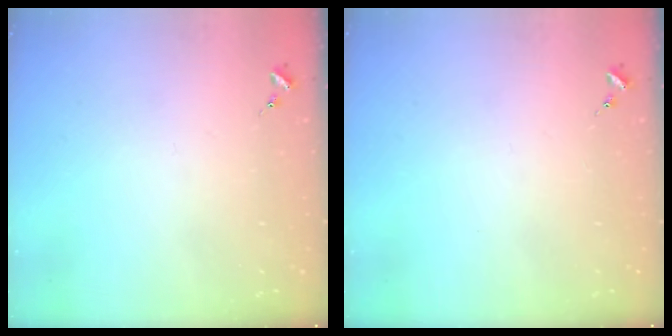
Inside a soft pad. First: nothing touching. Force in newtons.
{"total": 0.0}